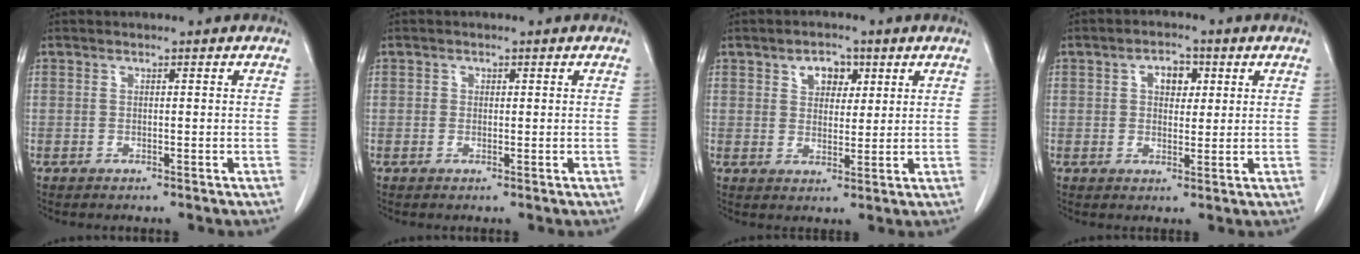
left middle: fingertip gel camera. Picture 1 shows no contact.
{"total": 0.6, "force": [0.2, 0.6, 0.2], "torque": [0.001, 0.000, 0.001]}
{"total": 4.2, "force": [2.1, 2.7, 2.5], "torque": [-0.038, 0.006, 0.034]}
{"total": 4.0, "force": [1.3, 2.5, 2.8], "torque": [-0.045, 0.010, 0.022]}